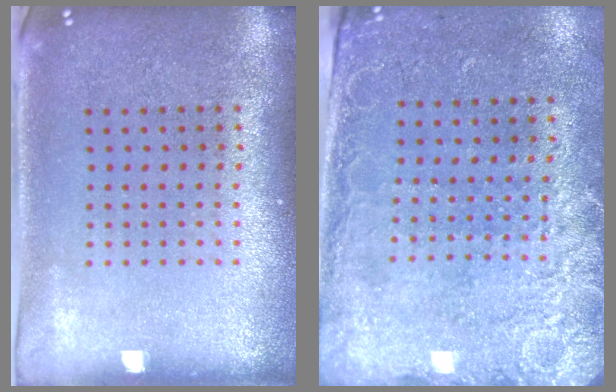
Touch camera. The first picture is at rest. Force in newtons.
{"total": 2.5, "press": 2.0, "slide": 1.5}